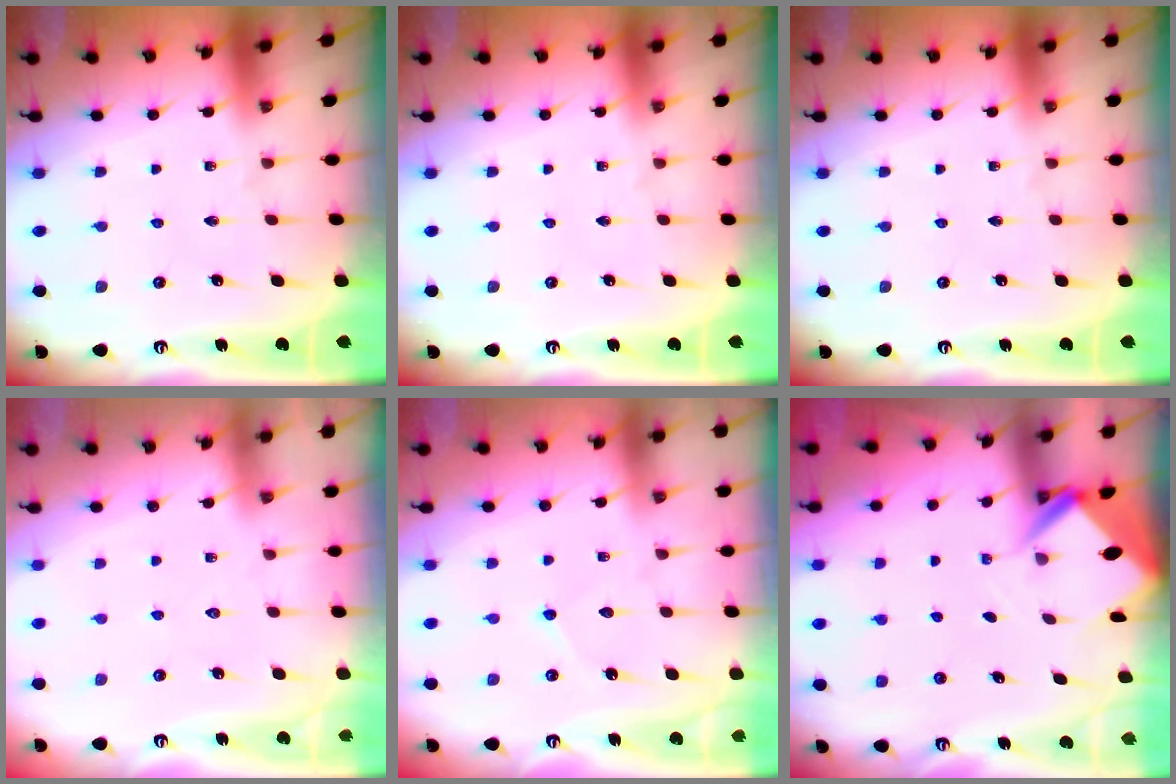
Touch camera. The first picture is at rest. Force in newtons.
{"total": 0.0}
{"total": 0.0}
{"total": 2.9, "press": 2.9, "slide": 0.4}
{"total": 4.0, "press": 4.0, "slide": 0.4}
{"total": 3.1, "press": 3.1, "slide": 0.1}